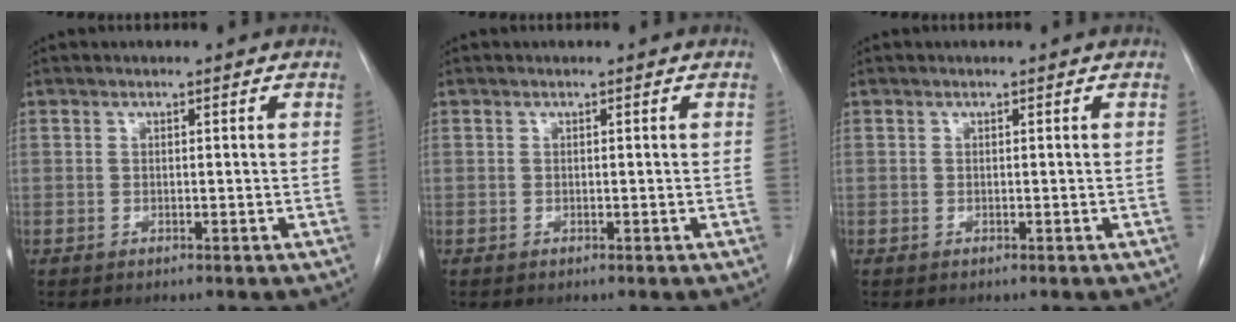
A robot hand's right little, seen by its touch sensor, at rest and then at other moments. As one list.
[{"total": 0.0}, {"total": 0.0}]